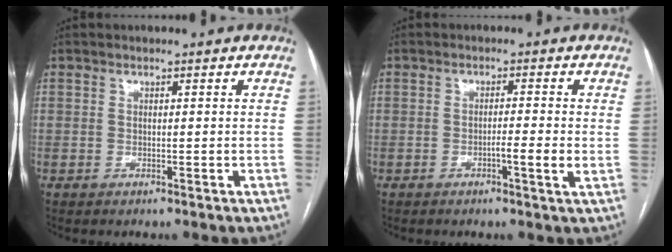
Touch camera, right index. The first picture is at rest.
{"total": 3.1, "force": [-0.7, -0.3, 3.0], "torque": [-0.048, -0.002, -0.012]}